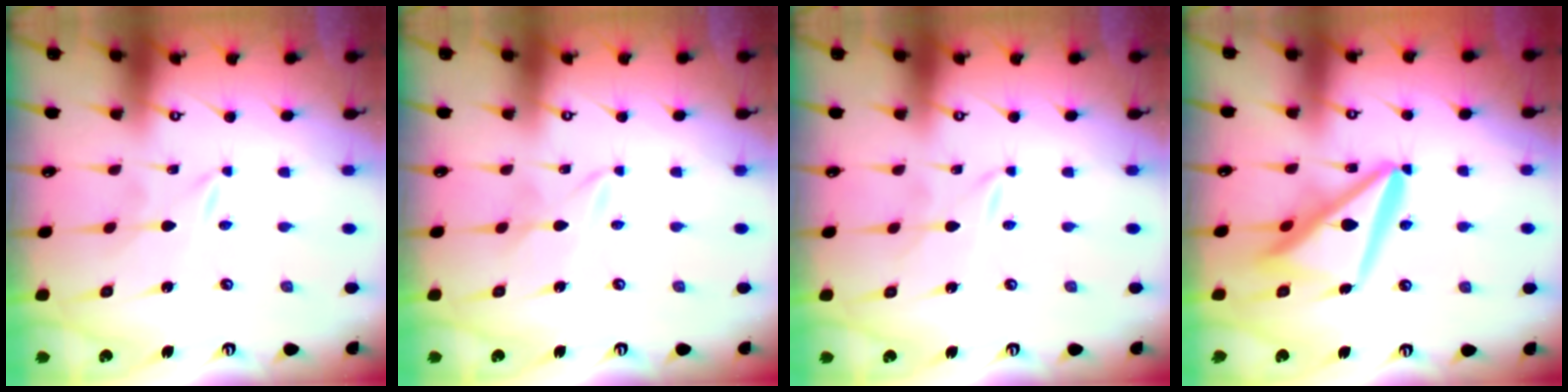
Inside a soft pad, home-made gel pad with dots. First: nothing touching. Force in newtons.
{"total": 1.5, "press": 1.5, "slide": 0.2}
{"total": 1.5, "press": 1.4, "slide": 0.2}
{"total": 14.2, "press": 14.1, "slide": 1.7}